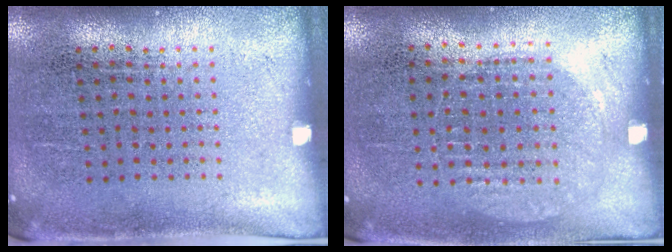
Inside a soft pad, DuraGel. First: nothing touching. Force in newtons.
{"total": 0.9, "press": 0.9, "slide": 0.3}